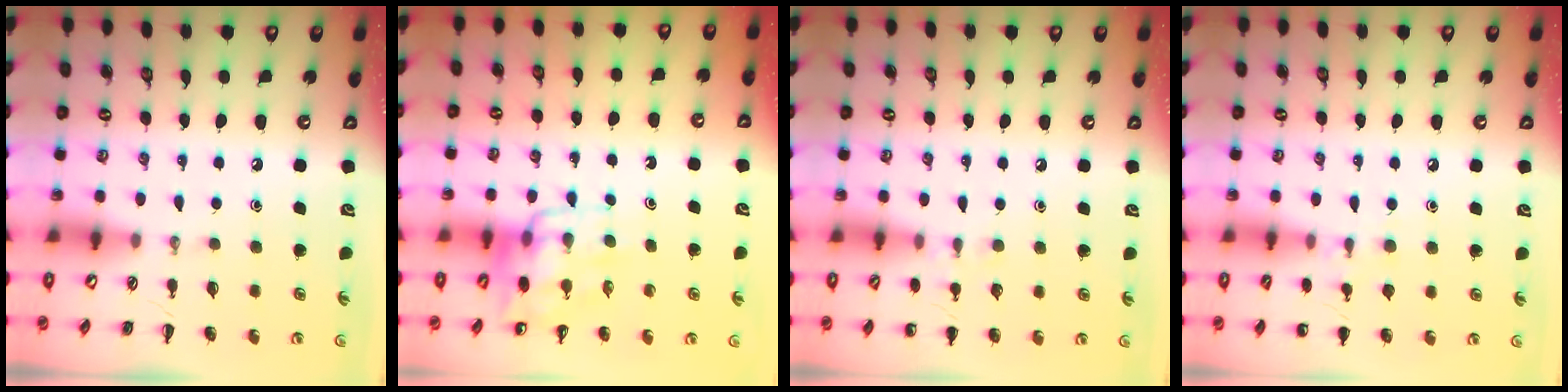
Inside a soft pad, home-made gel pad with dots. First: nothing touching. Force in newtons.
{"total": 11.6, "press": 11.2, "slide": 3.1}
{"total": 5.9, "press": 5.6, "slide": 1.8}
{"total": 7.3, "press": 7.1, "slide": 1.9}